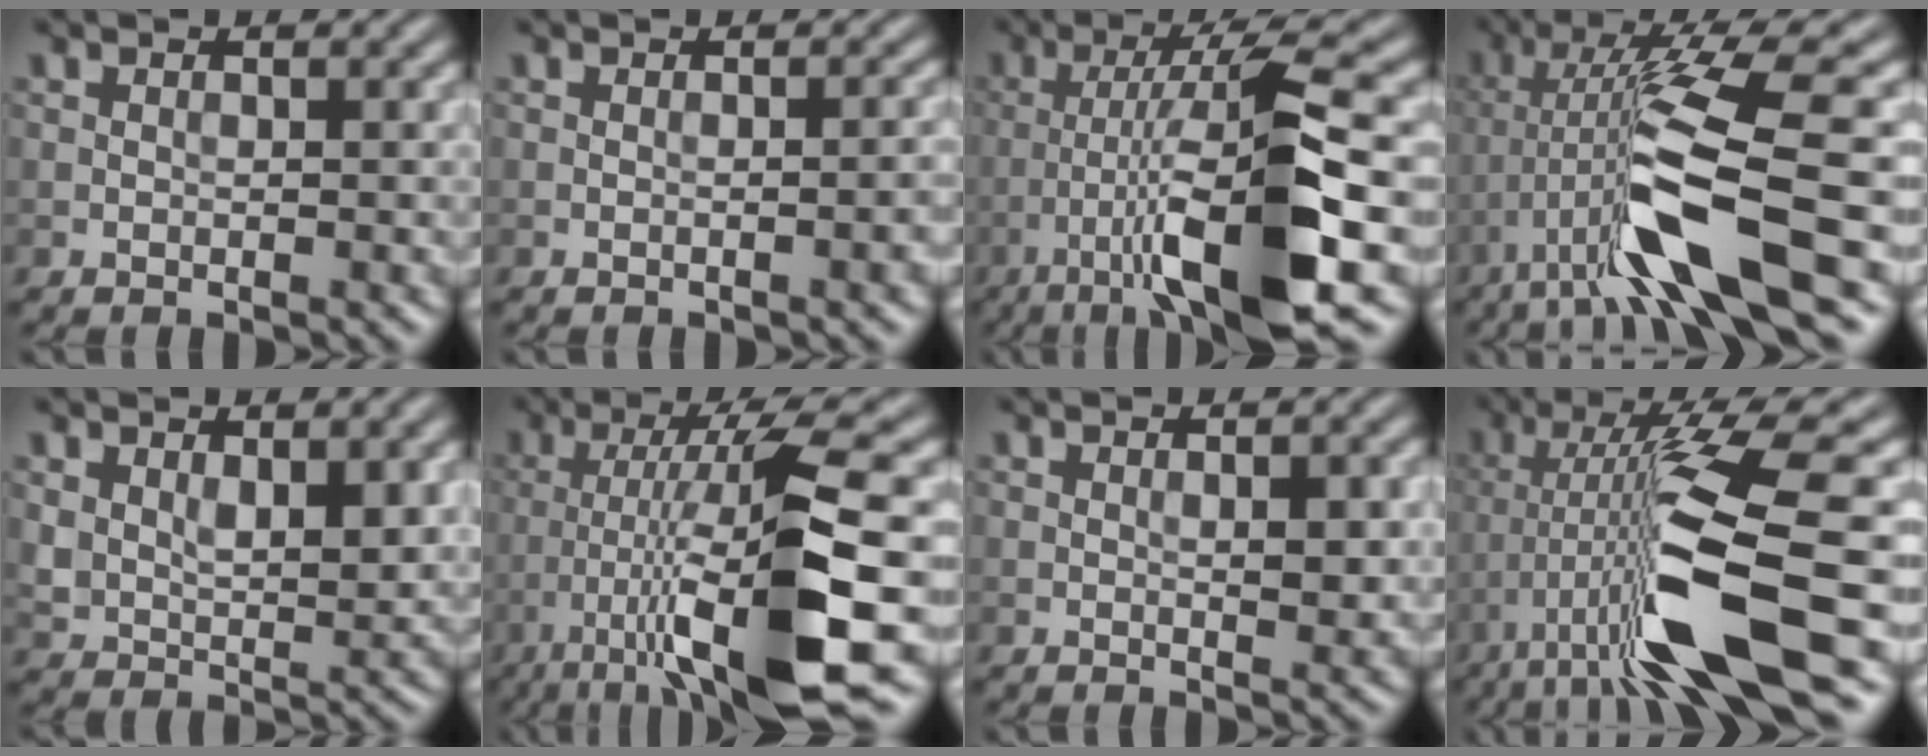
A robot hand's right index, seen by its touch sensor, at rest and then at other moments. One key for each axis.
{"total": 2.6, "fx": -0.5, "fy": 0.8, "fz": 2.4, "tx": -0.019, "ty": 0.004, "tz": -0.006}
{"total": 11.2, "fx": -4.2, "fy": 1.5, "fz": 10.3, "tx": -0.168, "ty": 0.023, "tz": -0.066}
{"total": 10.4, "fx": -3.5, "fy": 1.5, "fz": 9.7, "tx": -0.173, "ty": 0.011, "tz": -0.063}
{"total": 4.3, "fx": 1.5, "fy": 2.4, "fz": 3.2, "tx": -0.069, "ty": -0.012, "tz": 0.037}
{"total": 12.3, "fx": -4.5, "fy": 2.0, "fz": 11.2, "tx": -0.181, "ty": 0.012, "tz": -0.072}
{"total": 2.3, "fx": 0.2, "fy": 0.7, "fz": 2.2, "tx": -0.035, "ty": -0.003, "tz": 0.004}
{"total": 11.7, "fx": -3.8, "fy": 1.9, "fz": 10.9, "tx": -0.191, "ty": 0.008, "tz": -0.063}